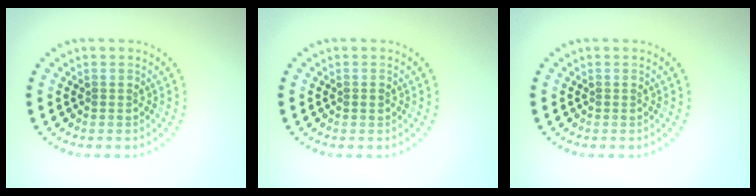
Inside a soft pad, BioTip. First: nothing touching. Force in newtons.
{"total": 0.6, "press": 0.6, "slide": 0.2}
{"total": 0.0}